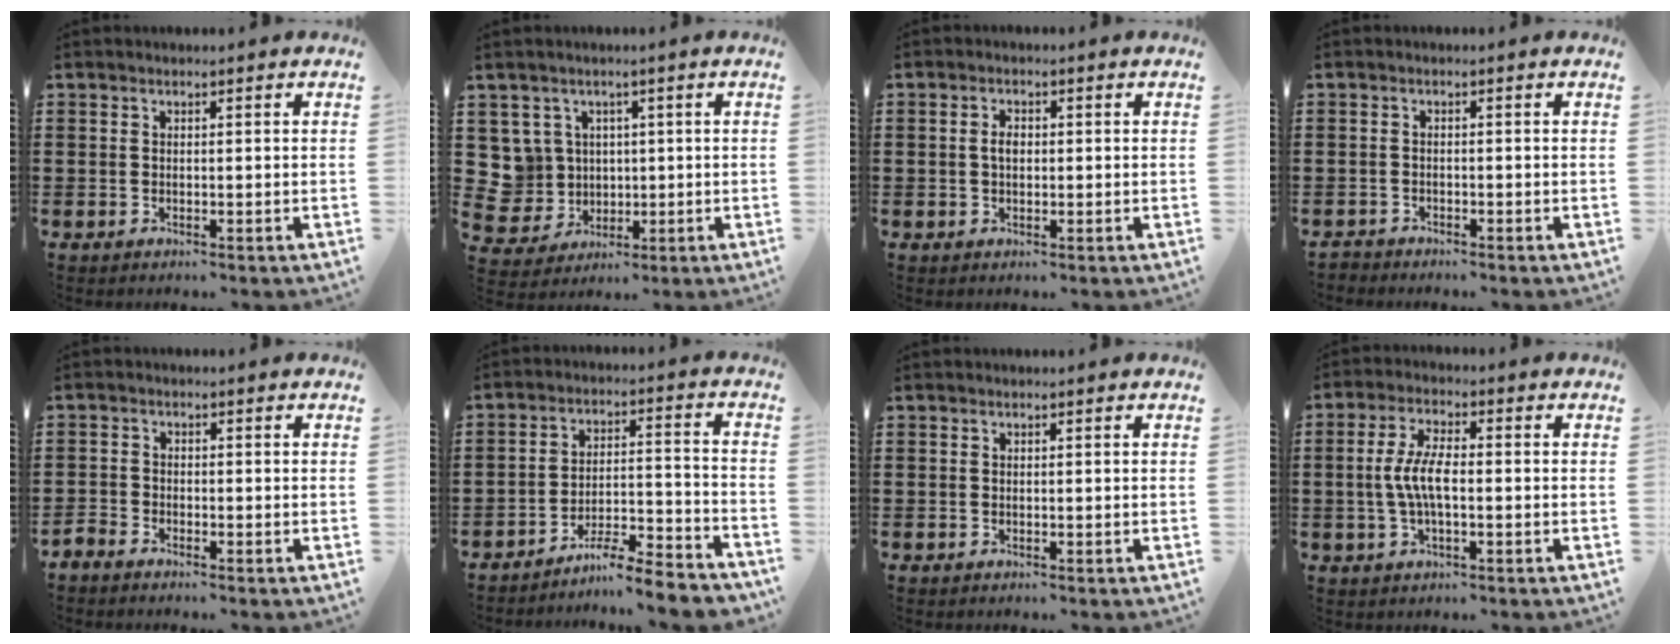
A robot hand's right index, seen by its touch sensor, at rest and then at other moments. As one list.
[{"total": 5.8, "force": [1.2, 5.7, 0.5], "torque": [-0.058, 0.001, 0.025]}, {"total": 1.9, "force": [0.1, 1.0, 1.6], "torque": [-0.032, 0.006, -0.001]}, {"total": 1.4, "force": [-1.4, 0.0, -0.2], "torque": [0.000, 0.001, -0.031]}, {"total": 1.6, "force": [-1.6, 0.2, 0.0], "torque": [-0.006, 0.002, -0.034]}, {"total": 6.9, "force": [-6.5, -0.1, 2.3], "torque": [-0.032, 0.001, -0.125]}, {"total": 0.0}, {"total": 5.9, "force": [-0.7, 2.1, 5.5], "torque": [-0.124, -0.004, -0.021]}]